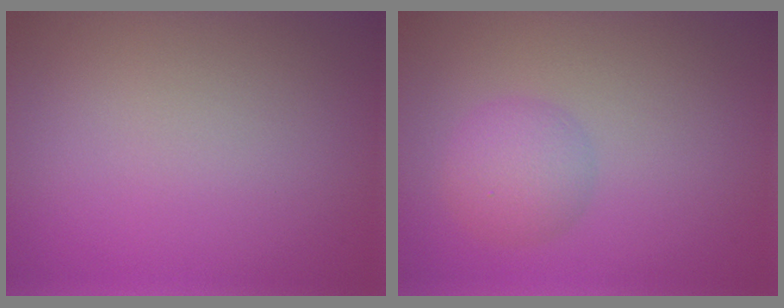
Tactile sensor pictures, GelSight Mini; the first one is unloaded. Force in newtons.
{"total": 2.9, "press": 2.9, "slide": 0.1}